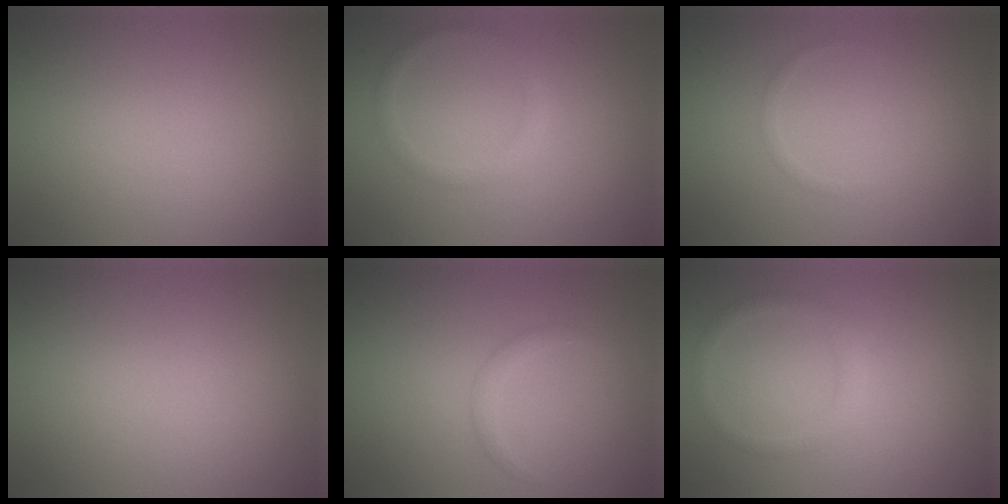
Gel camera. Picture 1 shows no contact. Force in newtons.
{"total": 1.4, "press": 1.4, "slide": 0.1}
{"total": 0.6, "press": 0.6, "slide": 0.1}
{"total": 0.0}
{"total": 1.0, "press": 1.0, "slide": 0.0}
{"total": 1.4, "press": 1.4, "slide": 0.1}